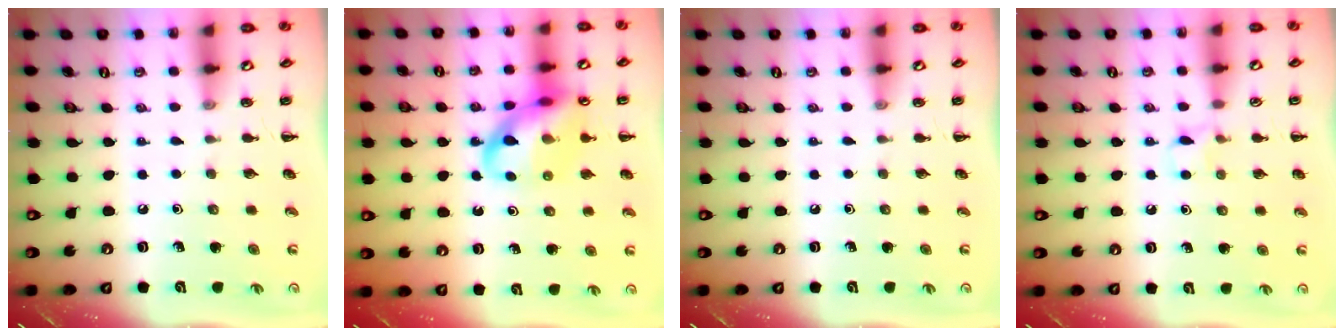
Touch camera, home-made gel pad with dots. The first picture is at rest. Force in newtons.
{"total": 14.7, "press": 14.6, "slide": 1.9}
{"total": 0.0}
{"total": 5.6, "press": 5.3, "slide": 1.8}